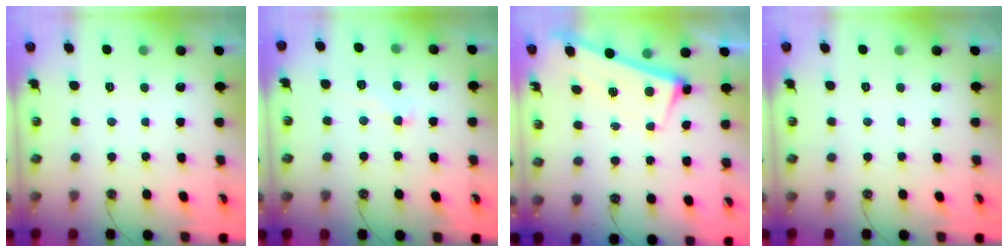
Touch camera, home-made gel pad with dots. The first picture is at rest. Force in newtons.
{"total": 1.9, "press": 1.9, "slide": 0.4}
{"total": 2.7, "press": 2.7, "slide": 0.4}
{"total": 0.0}